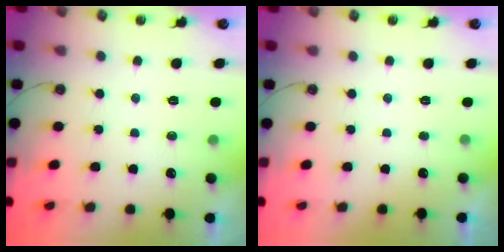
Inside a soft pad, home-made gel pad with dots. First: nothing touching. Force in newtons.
{"total": 0.0}